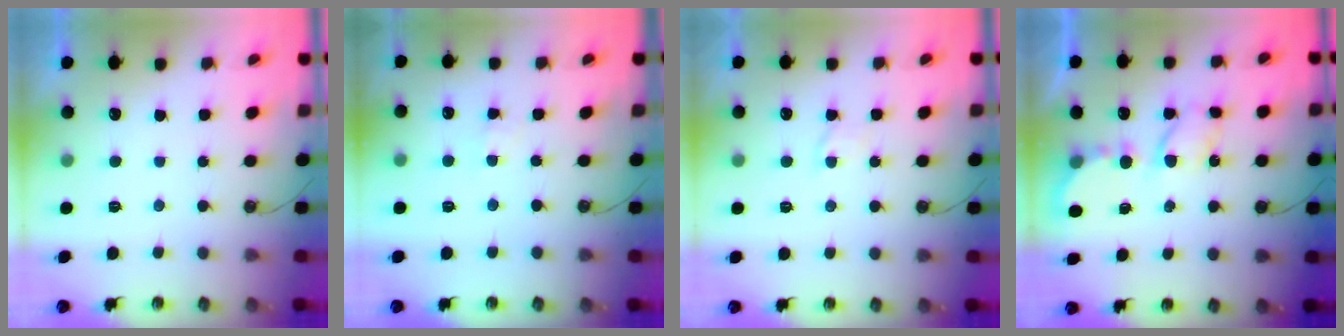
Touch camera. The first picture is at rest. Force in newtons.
{"total": 2.8, "press": 2.8, "slide": 0.5}
{"total": 3.3, "press": 3.3, "slide": 0.4}
{"total": 6.2, "press": 6.2, "slide": 0.4}